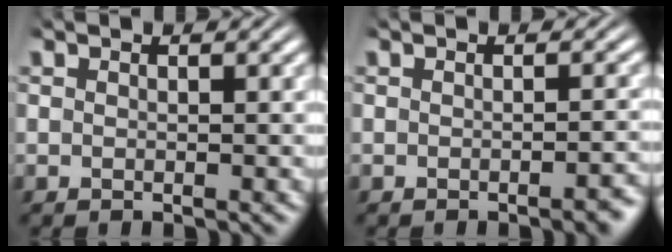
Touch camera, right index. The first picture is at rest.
{"total": 1.7, "force": [-1.3, 0.4, 1.0], "torque": [-0.009, 0.008, -0.025]}